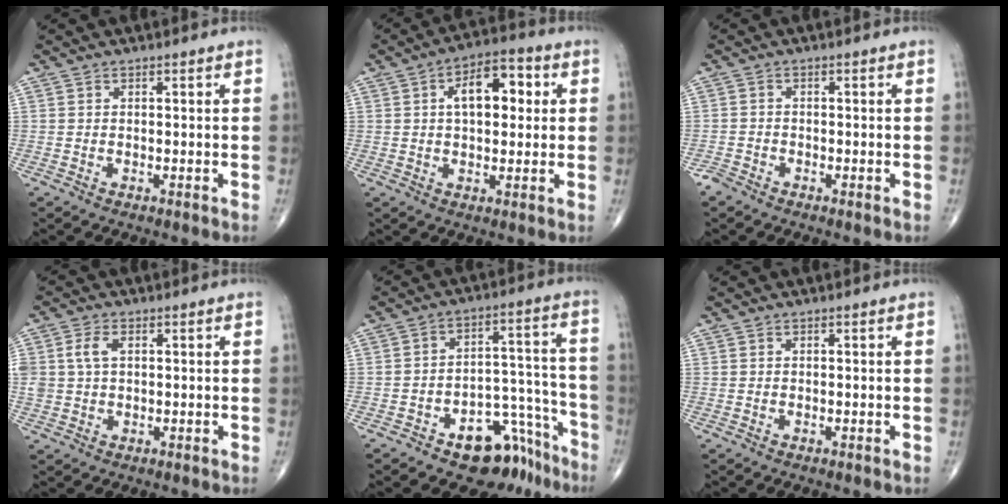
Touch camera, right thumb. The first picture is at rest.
{"total": 10.3, "force": [2.3, 5.5, 8.4], "torque": [-0.103, 0.017, 0.028]}
{"total": 1.5, "force": [-1.3, 0.6, 0.4], "torque": [-0.011, -0.003, -0.031]}
{"total": 4.7, "force": [1.1, 3.1, 3.3], "torque": [-0.076, 0.006, 0.024]}
{"total": 13.1, "force": [-8.8, 7.3, 6.5], "torque": [-0.033, 0.100, -0.125]}
{"total": 0.0}